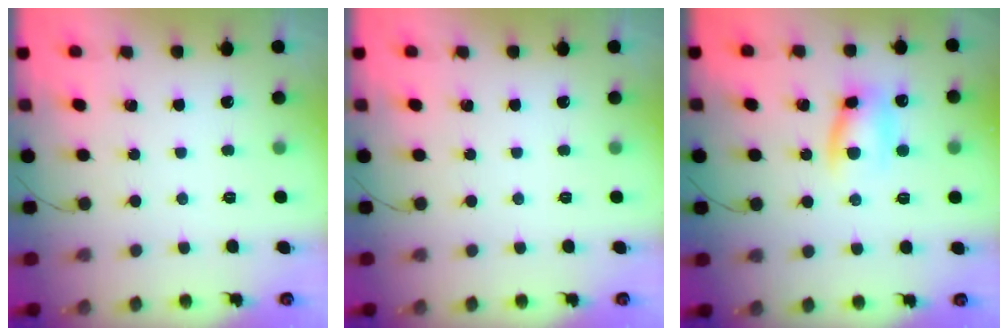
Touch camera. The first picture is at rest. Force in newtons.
{"total": 0.0}
{"total": 9.4, "press": 9.3, "slide": 1.3}